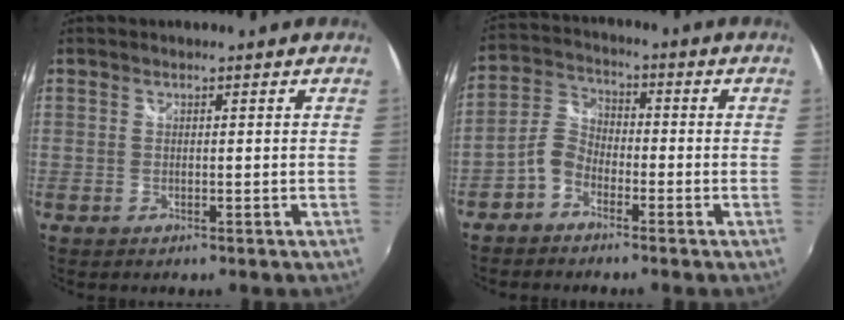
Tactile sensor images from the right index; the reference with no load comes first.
{"total": 5.4, "force": [-3.4, 3.5, 2.4], "torque": [-0.054, 0.017, -0.075]}